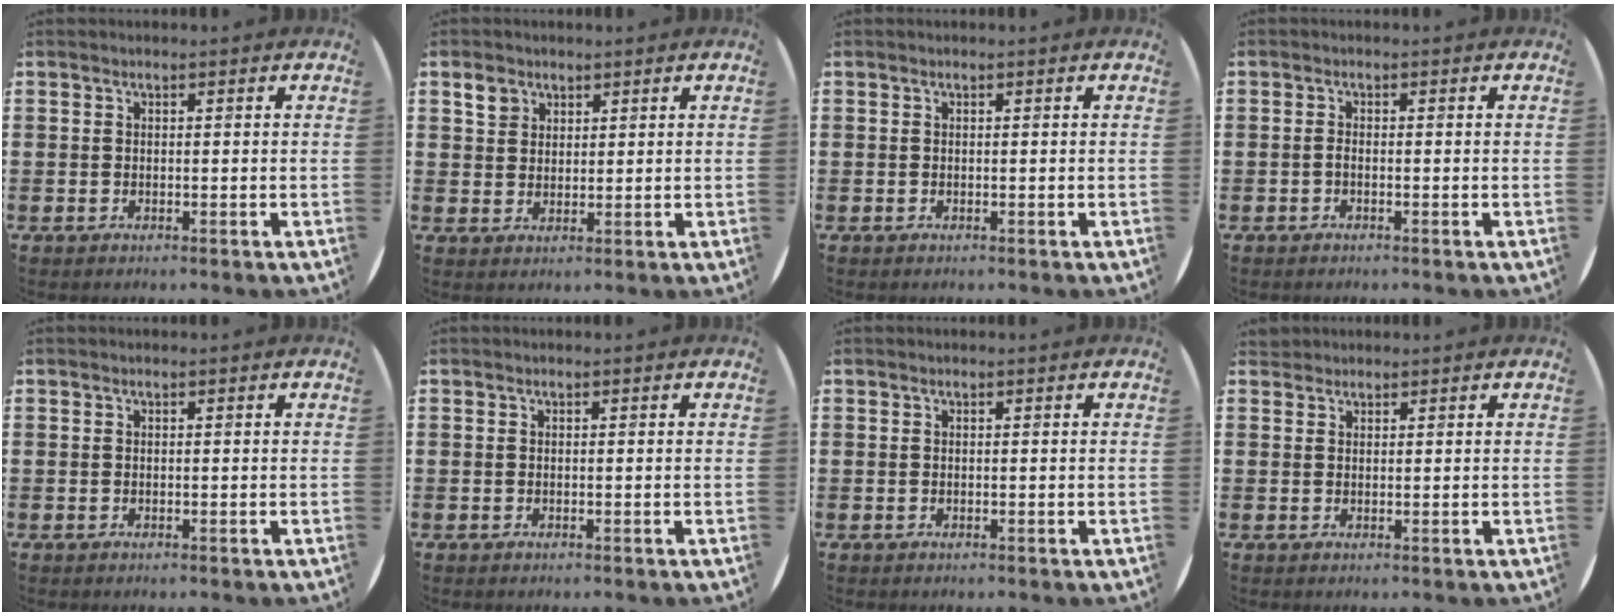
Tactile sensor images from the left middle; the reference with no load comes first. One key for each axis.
{"total": 2.8, "fx": 1.9, "fy": 2.0, "fz": 0.7, "tx": -0.002, "ty": -0.003, "tz": 0.033}
{"total": 0.0}
{"total": 0.6, "fx": -0.3, "fy": 0.1, "fz": 0.5, "tx": -0.010, "ty": -0.003, "tz": -0.005}
{"total": 0.0}
{"total": 0.0}
{"total": 0.0}
{"total": 1.2, "fx": 1.1, "fy": 0.4, "fz": 0.0, "tx": -0.002, "ty": 0.003, "tz": 0.022}